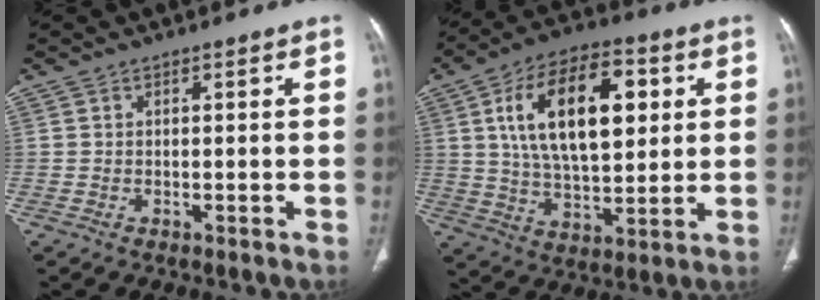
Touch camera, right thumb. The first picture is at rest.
{"total": 20.8, "force": [5.4, 10.8, 17.0], "torque": [-0.262, 0.000, 0.091]}